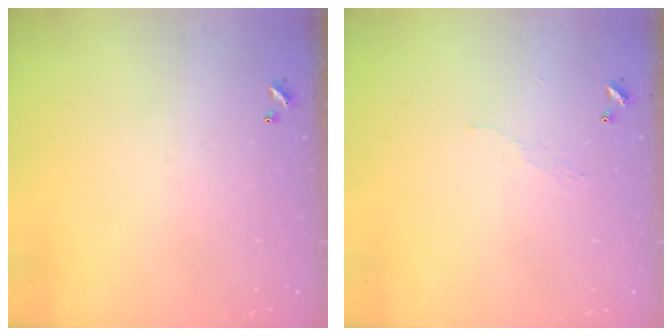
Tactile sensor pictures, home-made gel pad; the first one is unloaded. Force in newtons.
{"total": 2.0, "press": 2.0, "slide": 0.5}